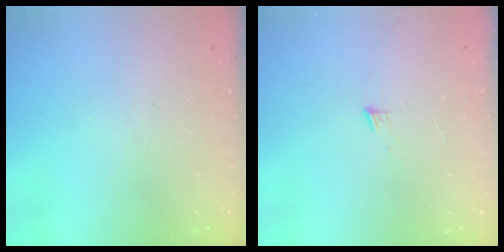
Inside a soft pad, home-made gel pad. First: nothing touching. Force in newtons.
{"total": 3.5, "press": 3.4, "slide": 0.4}